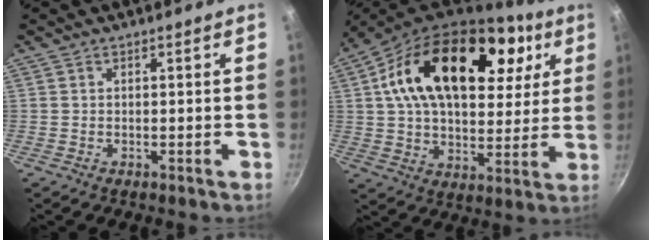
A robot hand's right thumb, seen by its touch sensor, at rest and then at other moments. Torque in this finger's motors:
{"motor_torque": [0.42, 4.58, 0.83, -0.27, 0.38]}